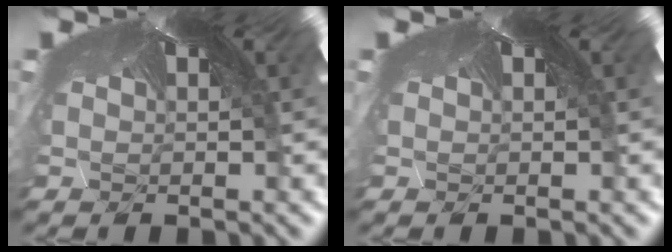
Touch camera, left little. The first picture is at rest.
{"total": 0.0}